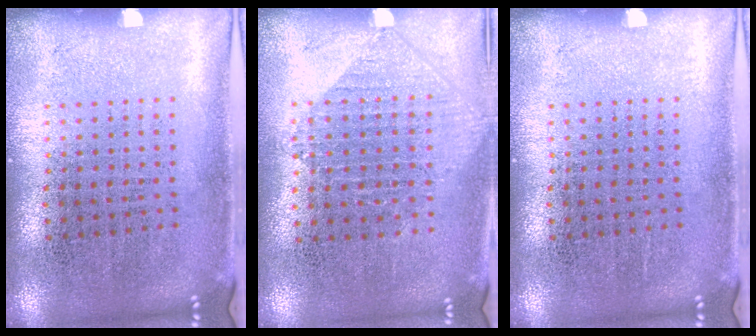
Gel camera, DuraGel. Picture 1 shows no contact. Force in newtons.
{"total": 0.9, "press": 0.9, "slide": 0.2}
{"total": 0.0}